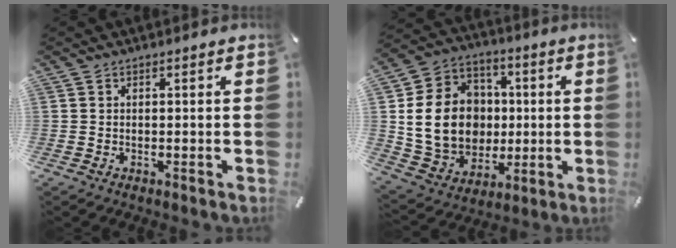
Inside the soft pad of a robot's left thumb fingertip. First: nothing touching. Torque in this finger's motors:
{"motor_torque": [0.39, 1.64, 0.56, 0.02, 0.28]}